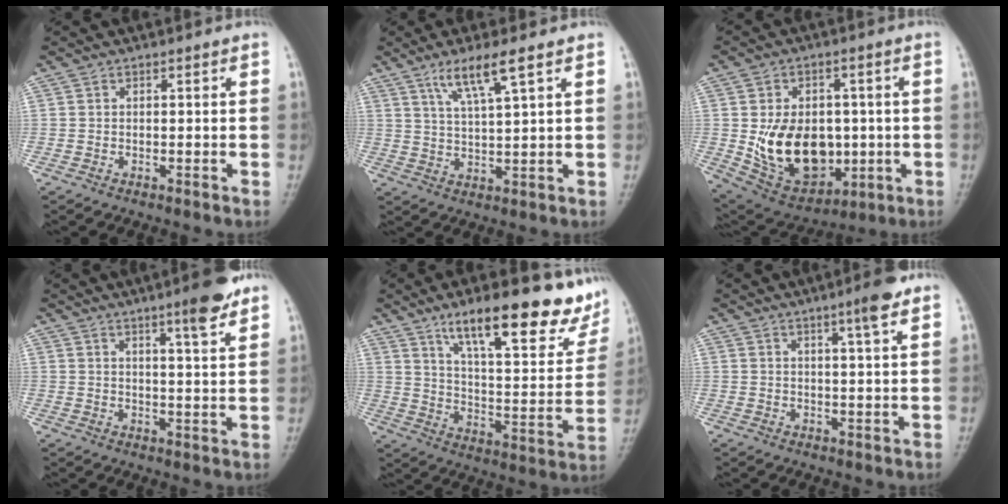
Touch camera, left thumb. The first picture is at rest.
{"total": 7.2, "force": [4.2, 0.5, 5.9], "torque": [-0.119, -0.020, 0.085]}
{"total": 16.7, "force": [-1.3, 11.8, 11.7], "torque": [-0.149, -0.006, 0.009]}
{"total": 7.7, "force": [5.1, 0.6, 5.7], "torque": [-0.075, -0.030, 0.070]}
{"total": 22.3, "force": [14.5, 6.4, 15.7], "torque": [-0.179, -0.060, 0.223]}
{"total": 5.4, "force": [3.2, 0.2, 4.3], "torque": [-0.060, -0.014, 0.047]}